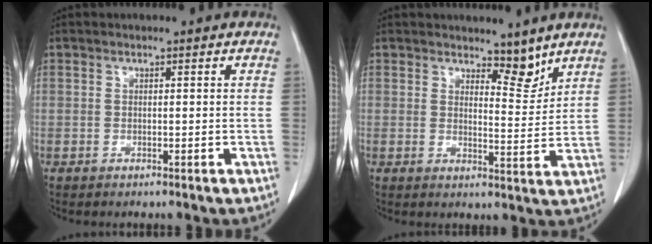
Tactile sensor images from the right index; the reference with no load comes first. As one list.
[{"total": 4.5, "force": [3.8, 1.4, 1.7], "torque": [-0.018, -0.011, 0.061]}]